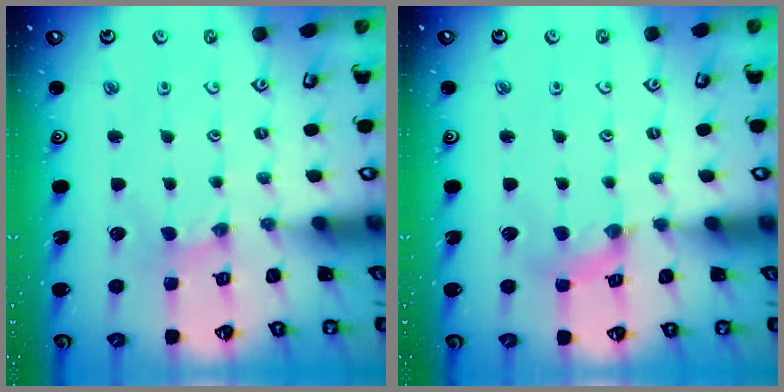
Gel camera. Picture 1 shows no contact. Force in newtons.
{"total": 2.5, "press": 2.5, "slide": 0.3}